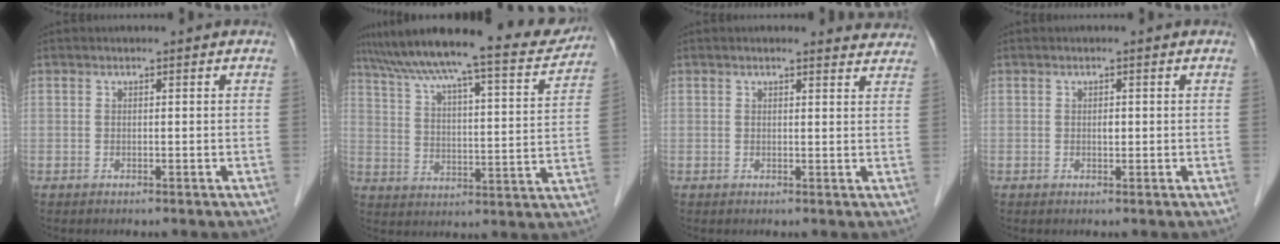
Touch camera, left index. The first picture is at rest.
{"total": 20.9, "force": [18.5, 1.8, 9.6], "torque": [-0.154, -0.021, 0.255]}
{"total": 5.0, "force": [4.7, 1.1, 1.2], "torque": [-0.003, -0.005, 0.032]}
{"total": 0.8, "force": [-0.2, 0.4, 0.7], "torque": [-0.011, -0.003, -0.004]}